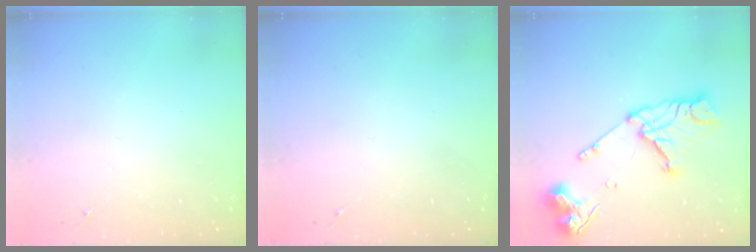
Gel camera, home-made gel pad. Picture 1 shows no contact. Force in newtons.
{"total": 0.0}
{"total": 17.1, "press": 17.0, "slide": 1.9}